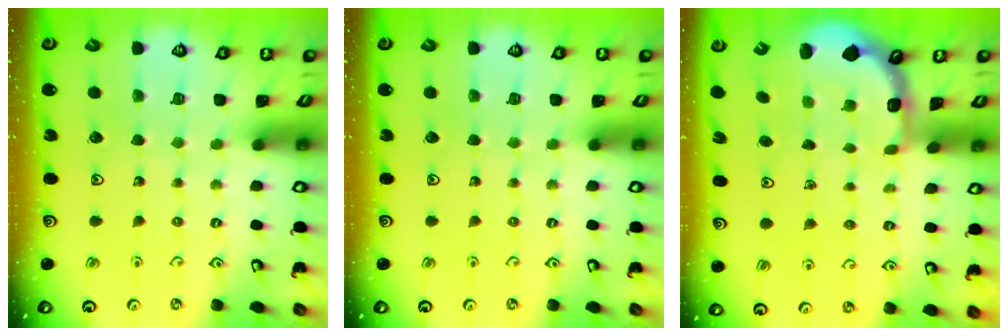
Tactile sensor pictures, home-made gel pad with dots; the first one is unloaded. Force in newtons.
{"total": 0.0}
{"total": 1.8, "press": 1.6, "slide": 0.8}